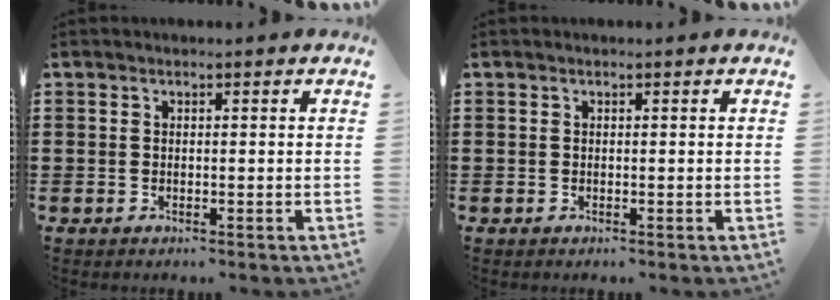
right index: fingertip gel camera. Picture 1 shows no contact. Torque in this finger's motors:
{"motor_torque": [-0.01, 0.00, 0.00, -0.01]}